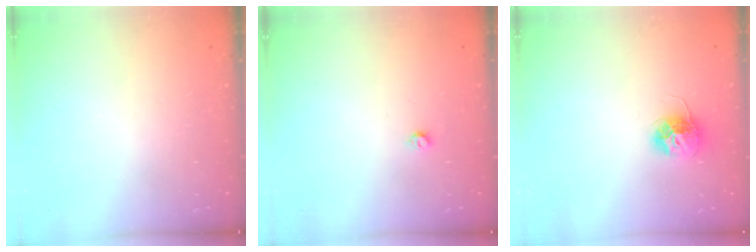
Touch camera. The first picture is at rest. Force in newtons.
{"total": 3.4, "press": 3.4, "slide": 0.6}
{"total": 11.4, "press": 11.4, "slide": 0.9}